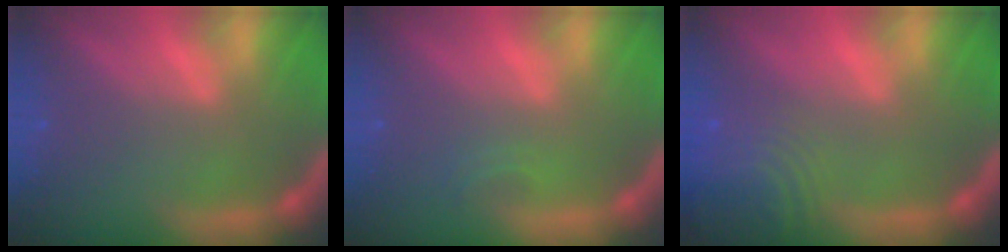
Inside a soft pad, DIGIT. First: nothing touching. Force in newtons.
{"total": 0.9}
{"total": 8.0}